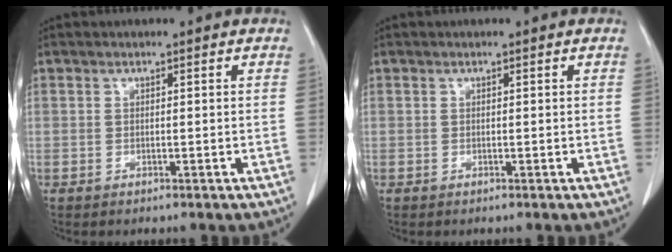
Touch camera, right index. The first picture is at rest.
{"total": 0.0}